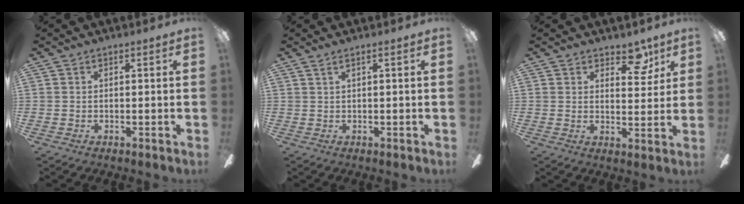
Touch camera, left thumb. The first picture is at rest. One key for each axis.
{"total": 1.3, "fx": 0.5, "fy": 0.1, "fz": 1.2, "tx": -0.024, "ty": 0.000, "tz": 0.009}
{"total": 7.2, "fx": 4.6, "fy": 4.1, "fz": 3.7, "tx": -0.027, "ty": -0.016, "tz": 0.076}